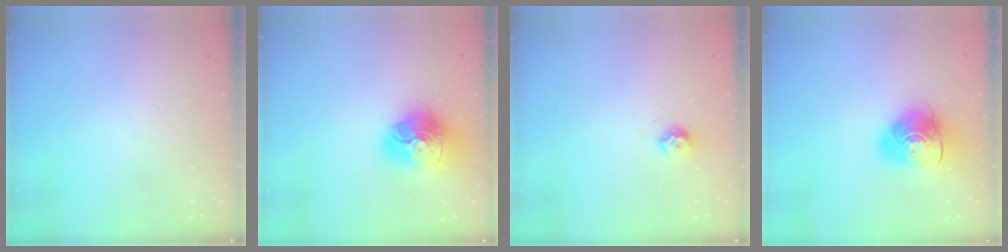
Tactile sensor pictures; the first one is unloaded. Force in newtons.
{"total": 17.5, "press": 17.4, "slide": 1.9}
{"total": 7.8, "press": 7.8, "slide": 0.3}
{"total": 10.8, "press": 10.6, "slide": 1.7}